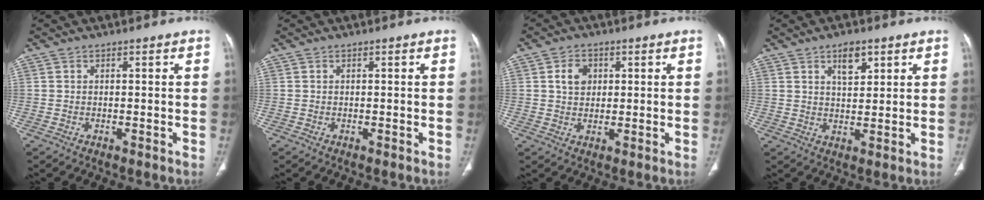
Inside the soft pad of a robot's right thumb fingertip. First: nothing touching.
{"total": 0.0}
{"total": 4.4, "force": [1.2, 3.4, 2.5], "torque": [-0.026, -0.001, 0.021]}
{"total": 5.1, "force": [2.8, 2.4, 3.5], "torque": [-0.044, -0.017, 0.048]}